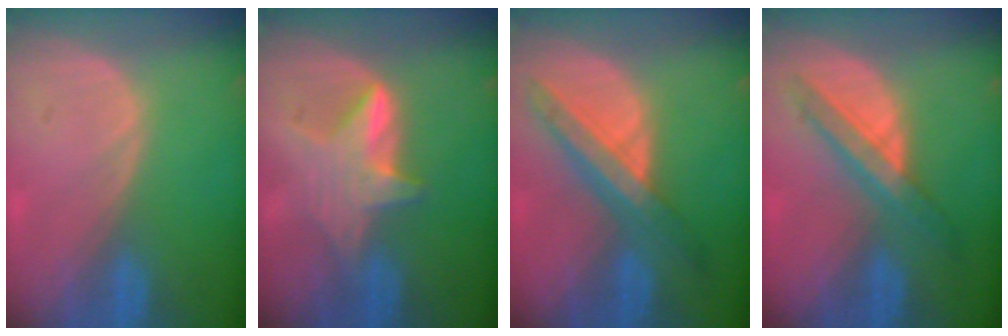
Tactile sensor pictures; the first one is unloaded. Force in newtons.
{"total": 6.0, "press": 5.7, "slide": 1.9}
{"total": 7.8, "press": 7.2, "slide": 3.0}
{"total": 5.9, "press": 5.9, "slide": 0.4}